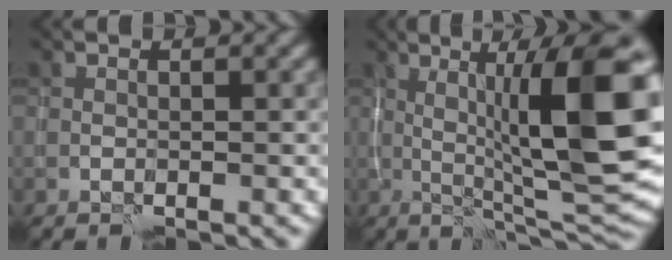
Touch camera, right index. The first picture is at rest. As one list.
[{"total": 12.9, "force": [1.5, 2.9, 12.5], "torque": [-0.183, 0.009, 0.025]}]